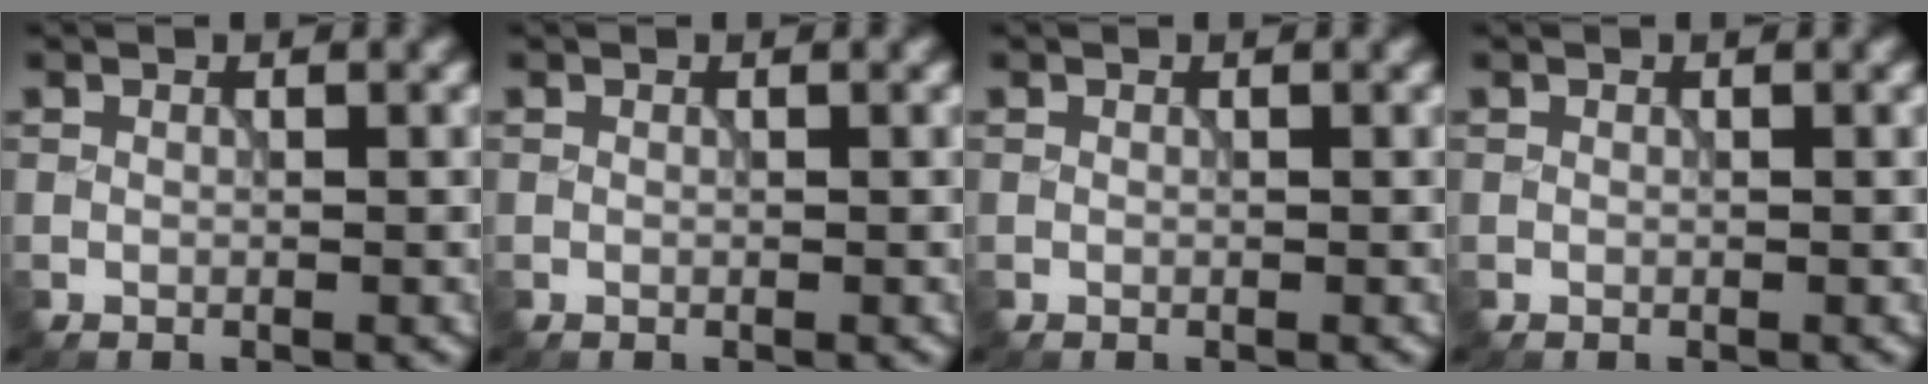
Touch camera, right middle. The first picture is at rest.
{"total": 0.0}
{"total": 0.0}
{"total": 0.0}